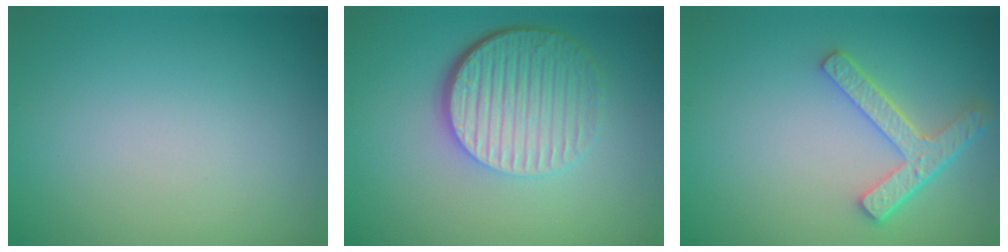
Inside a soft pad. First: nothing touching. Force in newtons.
{"total": 6.1, "press": 4.2, "slide": 4.3}
{"total": 3.8, "press": 2.9, "slide": 2.4}